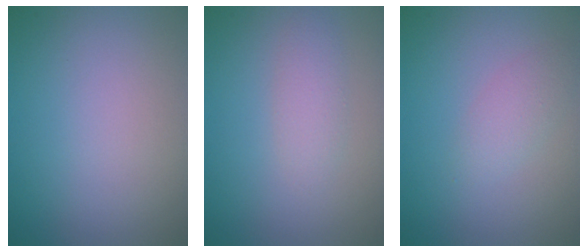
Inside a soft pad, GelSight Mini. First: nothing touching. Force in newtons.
{"total": 1.7, "press": 1.7, "slide": 0.0}
{"total": 1.7, "press": 1.7, "slide": 0.0}